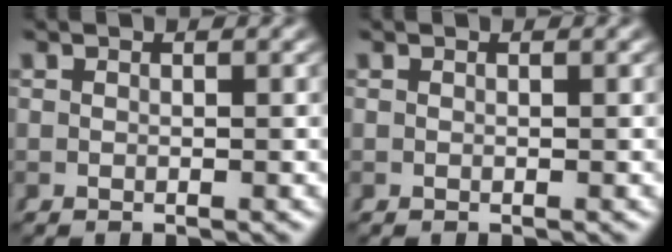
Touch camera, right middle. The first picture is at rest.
{"total": 0.0}